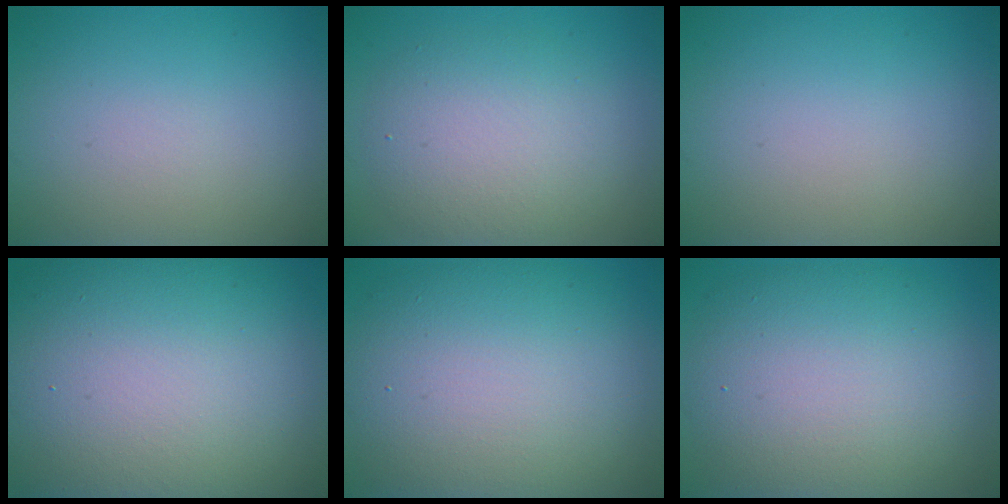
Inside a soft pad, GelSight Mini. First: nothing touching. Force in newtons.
{"total": 5.2, "press": 5.2, "slide": 0.2}
{"total": 0.0}
{"total": 18.9, "press": 18.9, "slide": 0.9}
{"total": 12.9, "press": 12.9, "slide": 0.6}
{"total": 10.5, "press": 10.5, "slide": 0.5}